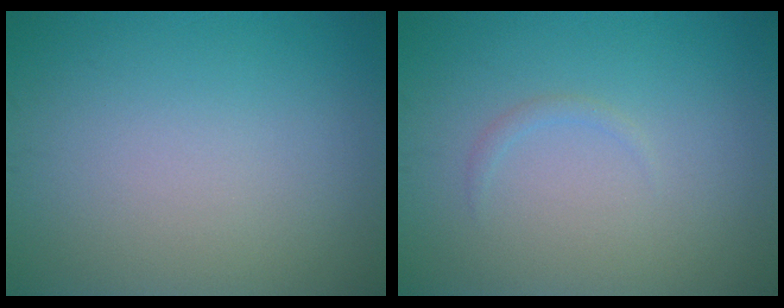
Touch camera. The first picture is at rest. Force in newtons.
{"total": 0.7, "press": 0.7, "slide": 0.1}